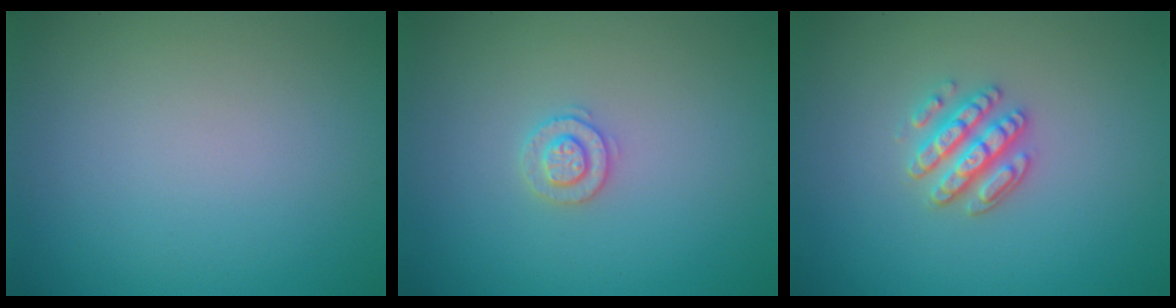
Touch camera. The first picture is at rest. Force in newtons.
{"total": 1.8, "press": 1.8, "slide": 0.4}
{"total": 3.1, "press": 2.8, "slide": 1.1}